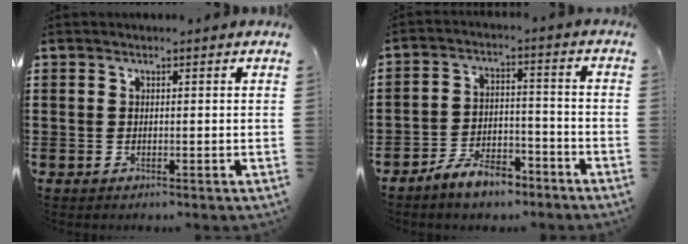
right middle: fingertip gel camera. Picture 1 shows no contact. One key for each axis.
{"total": 6.4, "fx": -5.8, "fy": 1.8, "fz": 2.1, "tx": -0.043, "ty": 0.011, "tz": -0.113}